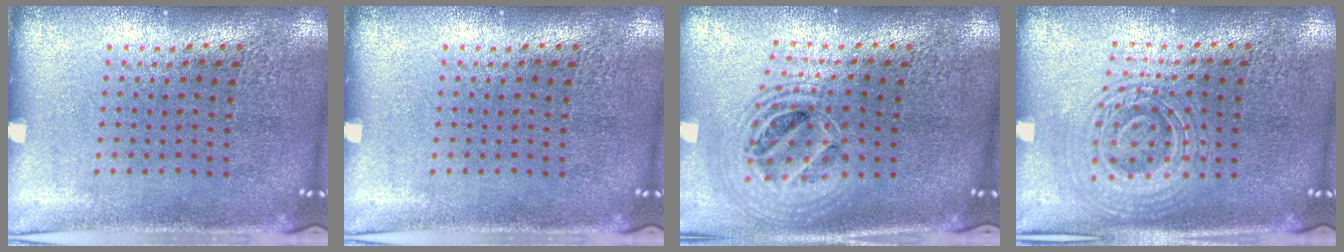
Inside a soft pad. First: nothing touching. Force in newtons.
{"total": 0.0}
{"total": 2.1, "press": 1.7, "slide": 1.2}
{"total": 2.1, "press": 2.1, "slide": 0.4}